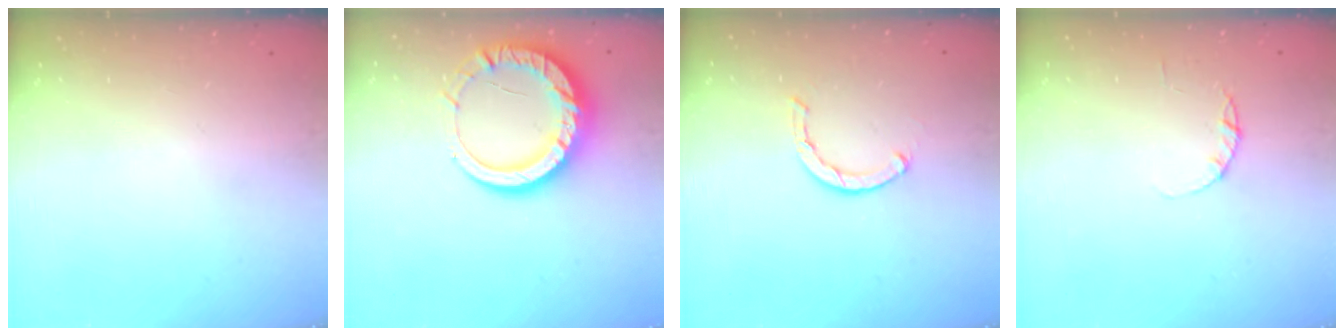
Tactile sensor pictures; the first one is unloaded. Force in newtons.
{"total": 13.6, "press": 13.6, "slide": 1.2}
{"total": 2.1, "press": 2.1, "slide": 0.2}
{"total": 2.2, "press": 2.2, "slide": 0.4}